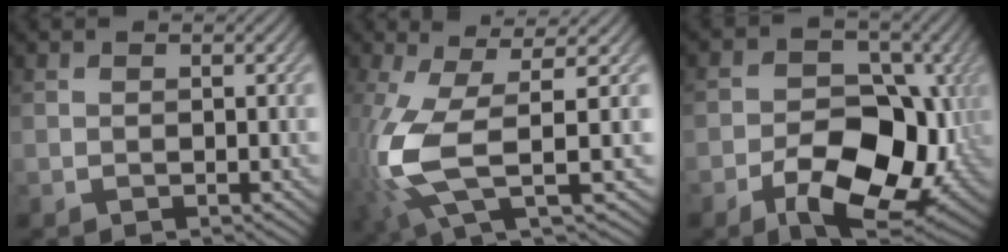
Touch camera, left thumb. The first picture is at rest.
{"total": 10.1, "force": [-1.3, 2.5, 9.7], "torque": [-0.219, -0.005, -0.027]}
{"total": 12.6, "force": [-3.9, 8.1, 8.8], "torque": [-0.113, -0.015, -0.068]}